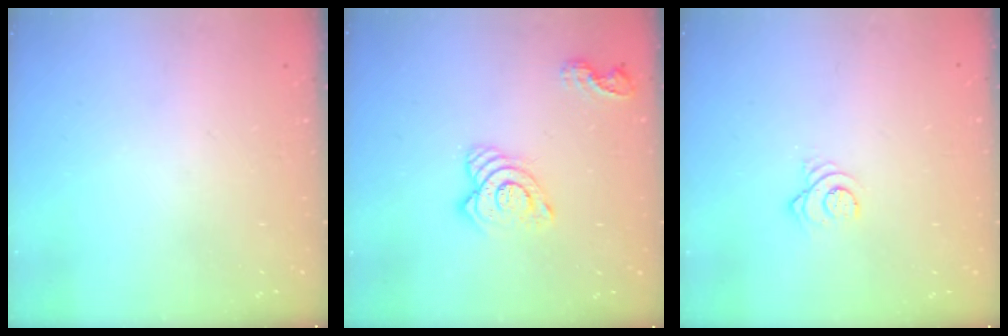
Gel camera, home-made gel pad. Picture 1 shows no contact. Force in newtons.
{"total": 11.1, "press": 11.1, "slide": 1.0}
{"total": 3.3, "press": 3.3, "slide": 0.2}